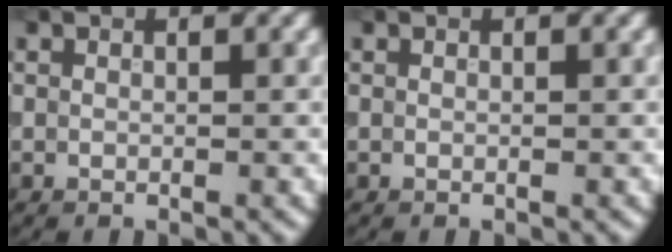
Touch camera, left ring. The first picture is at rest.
{"total": 0.0}